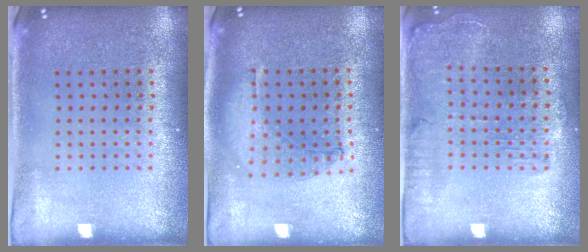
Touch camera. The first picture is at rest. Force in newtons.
{"total": 0.9, "press": 0.9, "slide": 0.2}
{"total": 1.6, "press": 1.5, "slide": 0.5}